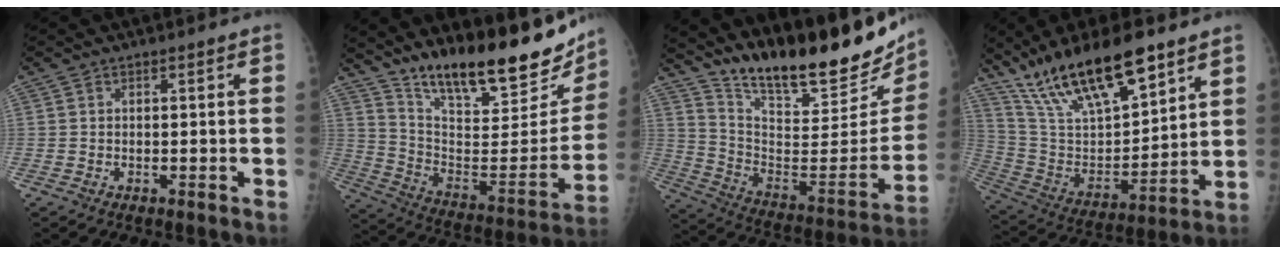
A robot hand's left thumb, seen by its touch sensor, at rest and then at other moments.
{"total": 27.6, "force": [20.6, 7.8, 16.6], "torque": [-0.228, -0.092, 0.317]}
{"total": 28.6, "force": [22.3, 7.4, 16.3], "torque": [-0.228, -0.119, 0.341]}
{"total": 22.2, "force": [15.2, 7.1, 14.4], "torque": [-0.236, -0.054, 0.287]}